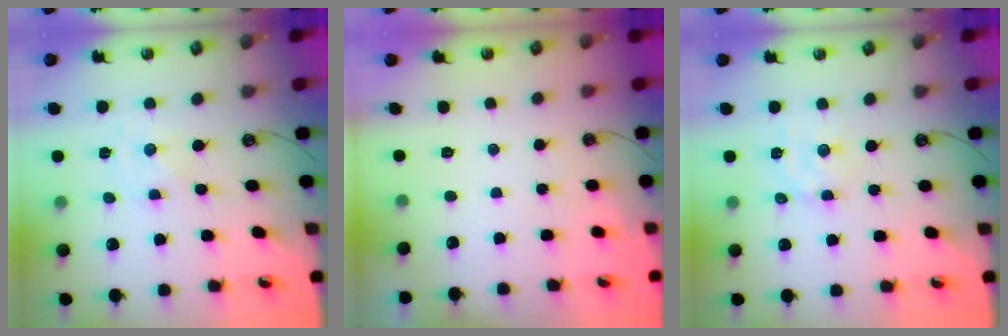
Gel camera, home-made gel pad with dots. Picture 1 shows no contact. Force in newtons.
{"total": 0.0}
{"total": 6.1, "press": 6.1, "slide": 0.3}